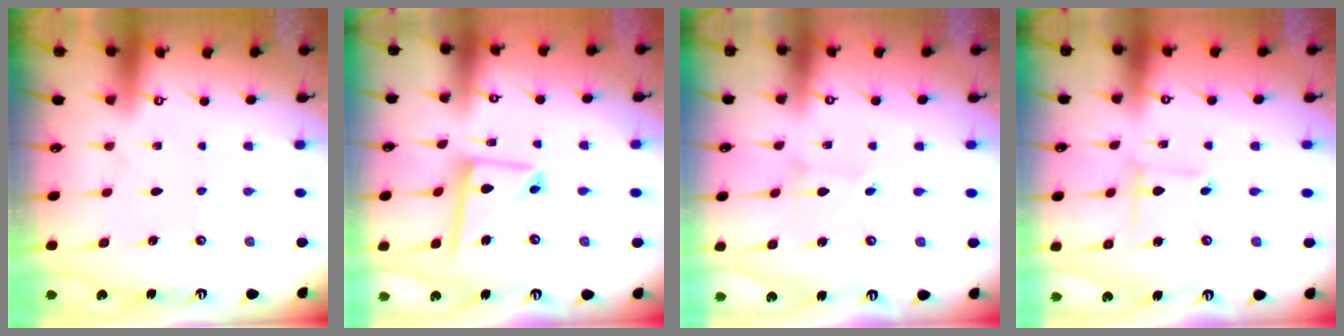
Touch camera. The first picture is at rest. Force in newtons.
{"total": 12.5, "press": 12.5, "slide": 1.3}
{"total": 1.2, "press": 1.2, "slide": 0.1}
{"total": 2.5, "press": 2.5, "slide": 0.2}